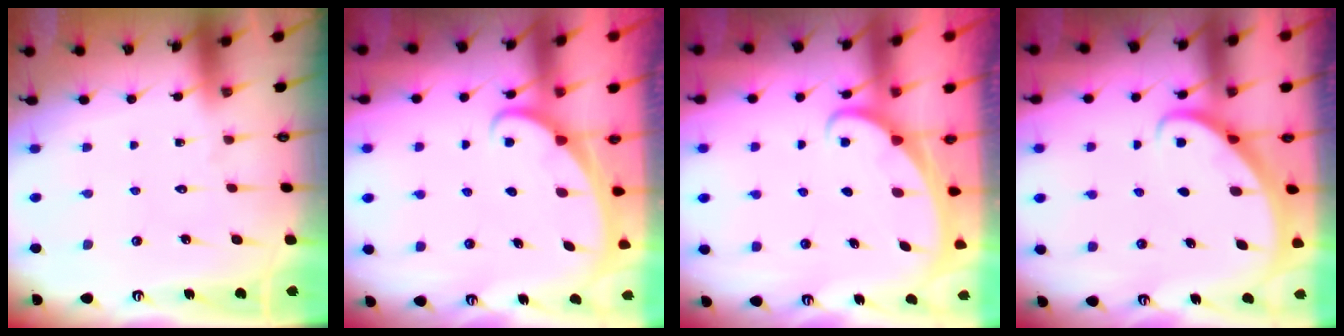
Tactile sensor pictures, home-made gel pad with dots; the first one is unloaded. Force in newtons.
{"total": 1.8, "press": 1.8, "slide": 0.1}
{"total": 1.6, "press": 1.6, "slide": 0.1}
{"total": 2.8, "press": 2.8, "slide": 0.2}